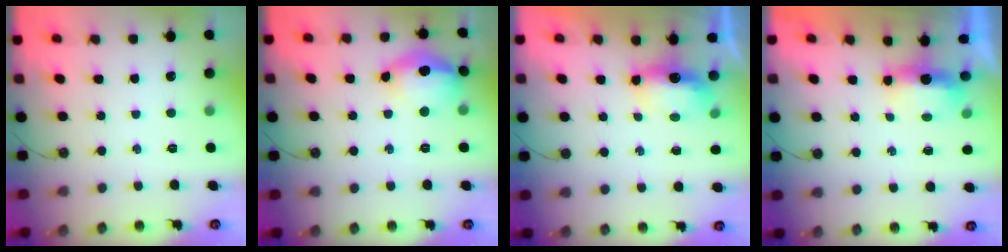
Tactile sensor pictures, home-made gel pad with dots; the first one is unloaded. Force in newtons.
{"total": 20.4, "press": 16.3, "slide": 12.3}
{"total": 6.1, "press": 6.0, "slide": 0.6}
{"total": 5.8, "press": 5.7, "slide": 1.0}